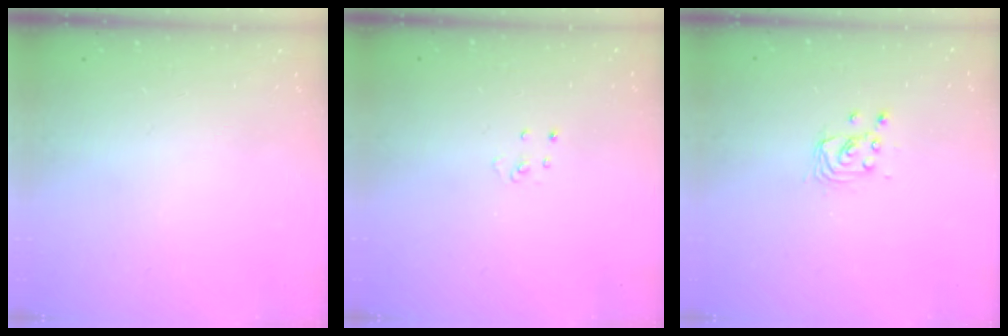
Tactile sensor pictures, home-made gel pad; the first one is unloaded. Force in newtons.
{"total": 3.1, "press": 3.1, "slide": 0.2}
{"total": 2.8, "press": 2.8, "slide": 0.2}